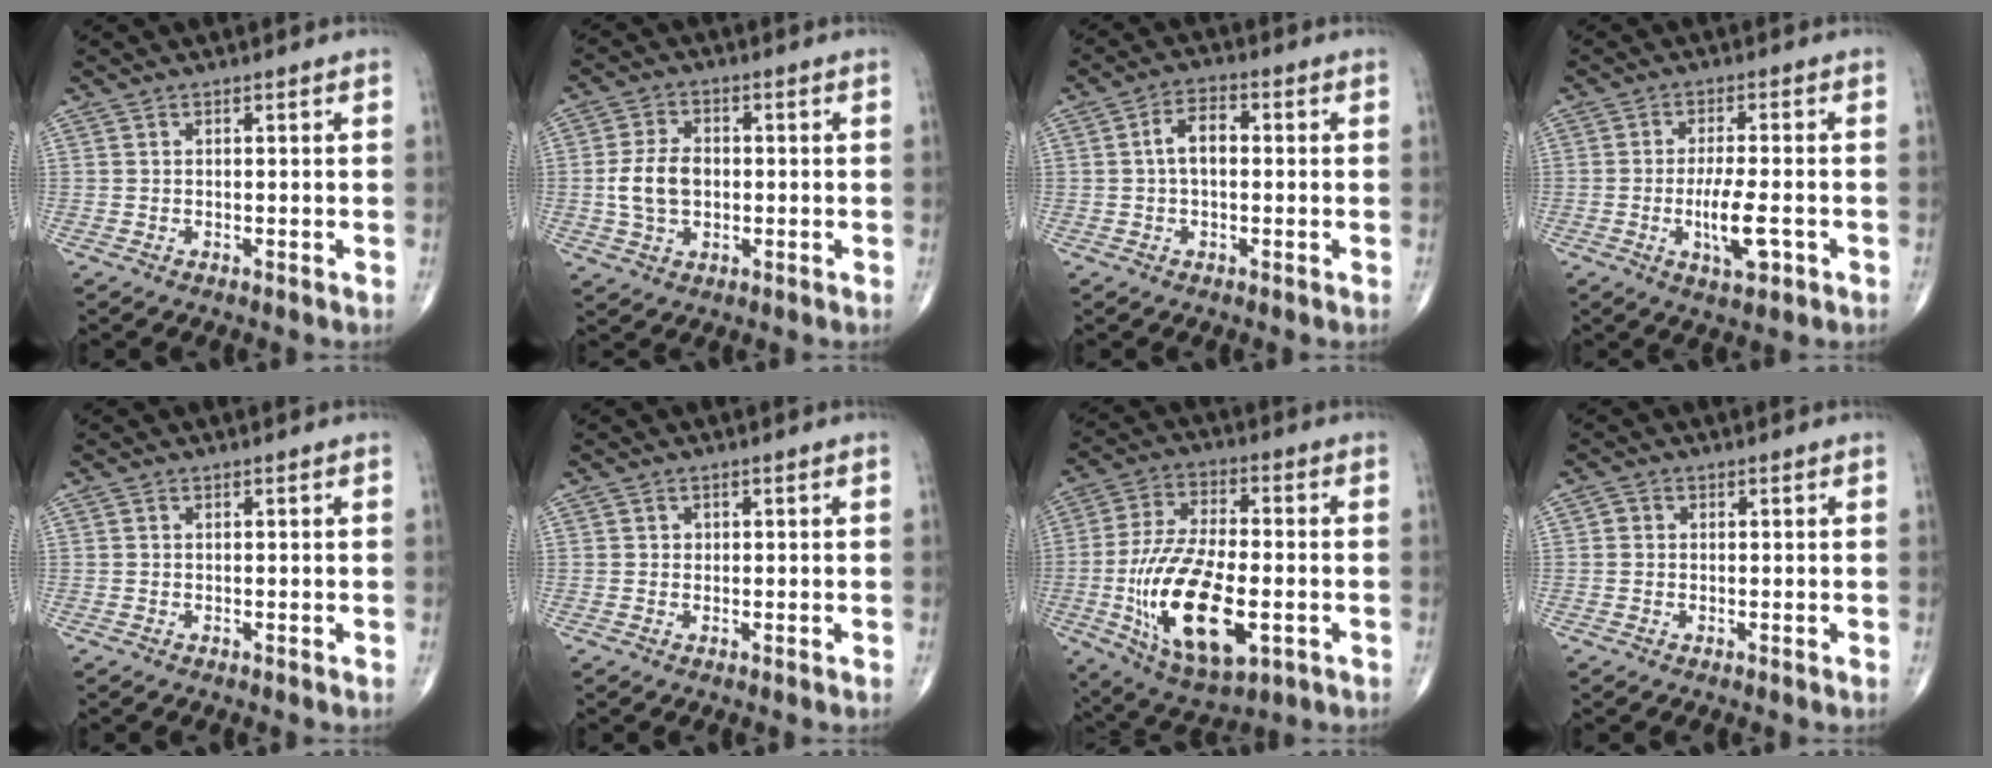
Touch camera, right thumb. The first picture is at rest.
{"total": 7.7, "force": [-0.5, 5.3, 5.6], "torque": [-0.103, 0.010, -0.009]}
{"total": 5.3, "force": [0.2, 3.1, 4.3], "torque": [-0.074, 0.020, -0.004]}
{"total": 7.5, "force": [-2.2, 2.4, 6.8], "torque": [-0.121, 0.000, -0.033]}
{"total": 0.0}
{"total": 0.9, "force": [0.1, 0.9, 0.2], "torque": [0.002, 0.002, 0.001]}
{"total": 20.9, "force": [-4.9, 9.6, 17.9], "torque": [-0.339, 0.003, -0.072]}
{"total": 1.4, "force": [0.0, 1.3, 0.5], "torque": [-0.003, 0.002, -0.002]}